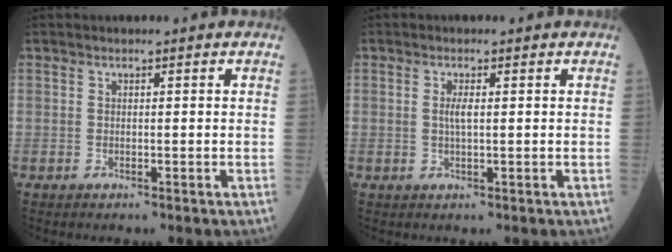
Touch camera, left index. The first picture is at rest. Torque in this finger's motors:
{"motor_torque": [0.40, -0.06, 0.07, 0.01]}